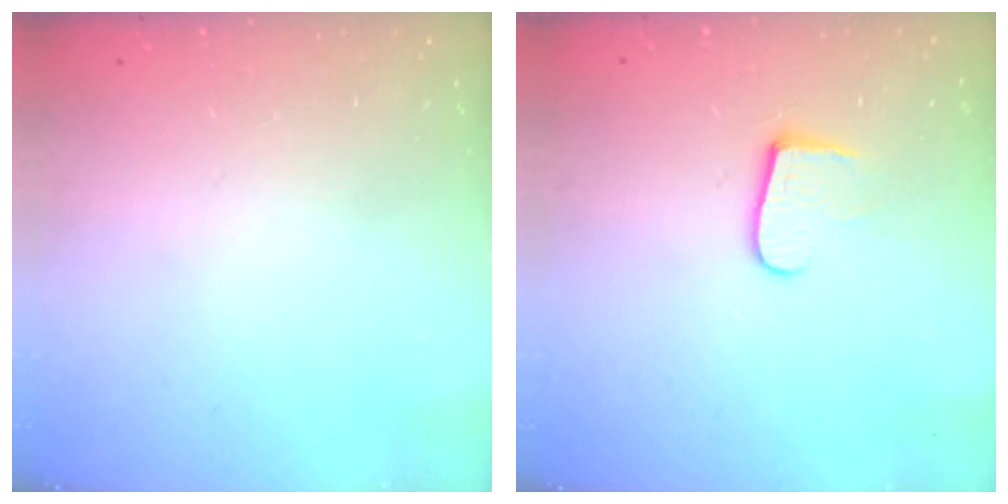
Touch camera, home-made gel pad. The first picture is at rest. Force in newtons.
{"total": 6.9, "press": 6.9, "slide": 0.7}